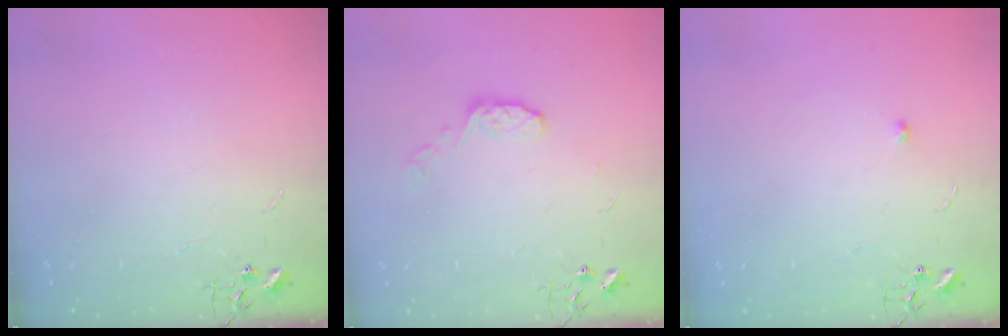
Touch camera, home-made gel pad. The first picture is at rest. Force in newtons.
{"total": 6.4, "press": 6.3, "slide": 0.4}
{"total": 3.8, "press": 3.7, "slide": 0.6}